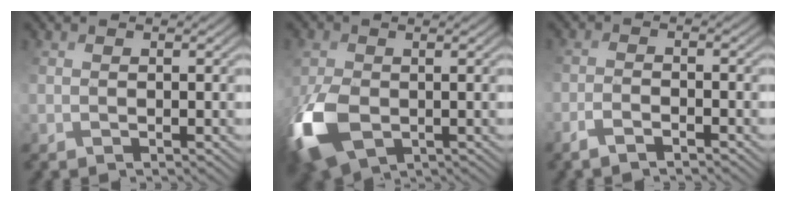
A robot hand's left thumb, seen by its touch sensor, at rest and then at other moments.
{"total": 8.2, "force": [-1.3, 5.6, 5.8], "torque": [-0.152, -0.022, -0.015]}
{"total": 2.0, "force": [-1.8, 0.1, 1.0], "torque": [-0.019, 0.001, -0.035]}